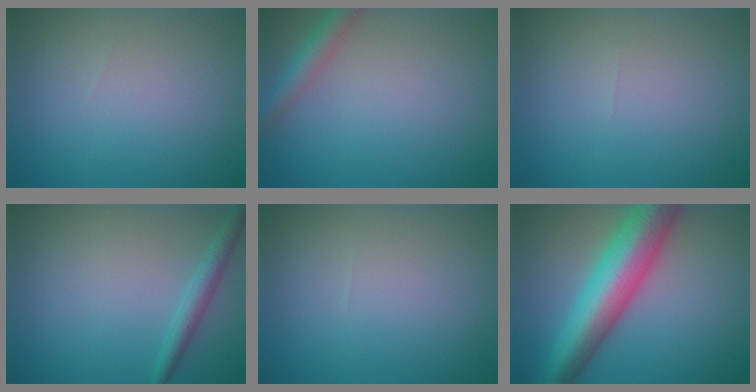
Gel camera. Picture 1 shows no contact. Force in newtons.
{"total": 2.8, "press": 2.8, "slide": 0.1}
{"total": 0.0}
{"total": 2.0, "press": 2.0, "slide": 0.0}
{"total": 0.0}
{"total": 10.0, "press": 10.0, "slide": 0.3}